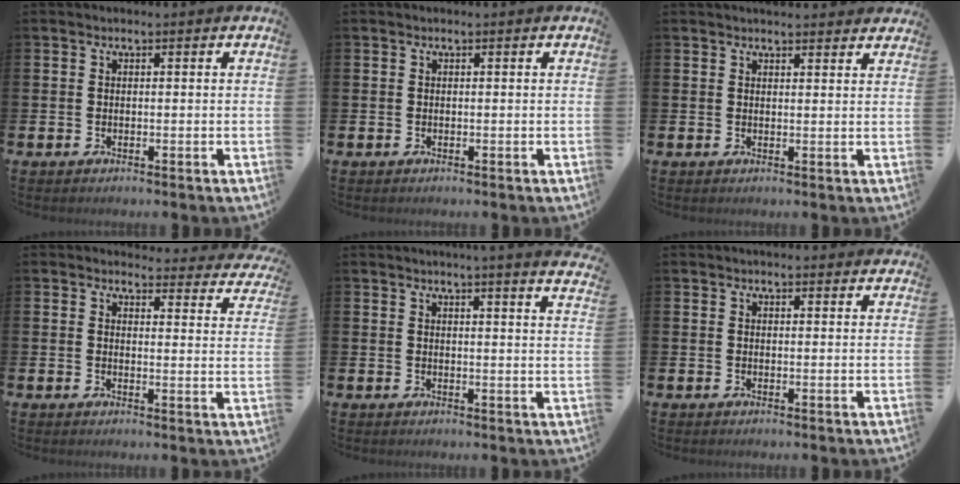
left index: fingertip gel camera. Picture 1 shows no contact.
{"total": 0.0}
{"total": 2.3, "force": [2.3, 0.1, -0.1], "torque": [0.012, -0.016, 0.040]}
{"total": 3.3, "force": [3.2, 0.8, 0.2], "torque": [-0.002, -0.030, 0.051]}
{"total": 3.7, "force": [3.5, -0.8, 0.5], "torque": [-0.002, -0.027, 0.060]}
{"total": 1.8, "force": [1.8, 0.2, 0.0], "torque": [0.010, -0.009, 0.030]}